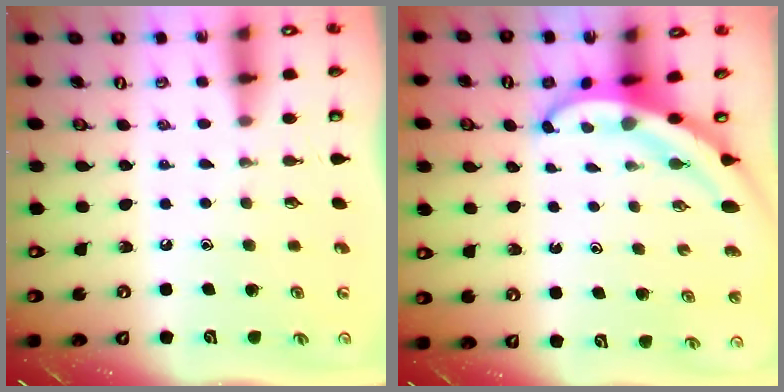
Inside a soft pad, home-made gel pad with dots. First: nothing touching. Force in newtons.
{"total": 5.7, "press": 5.7, "slide": 0.4}